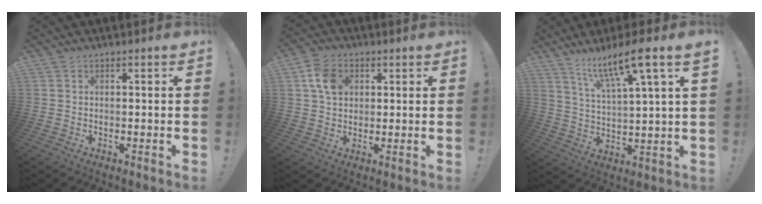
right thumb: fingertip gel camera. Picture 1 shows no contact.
{"total": 8.6, "force": [2.7, 6.7, 4.8], "torque": [-0.072, 0.005, 0.055]}
{"total": 12.7, "force": [8.6, 0.8, 9.3], "torque": [-0.160, -0.043, 0.133]}